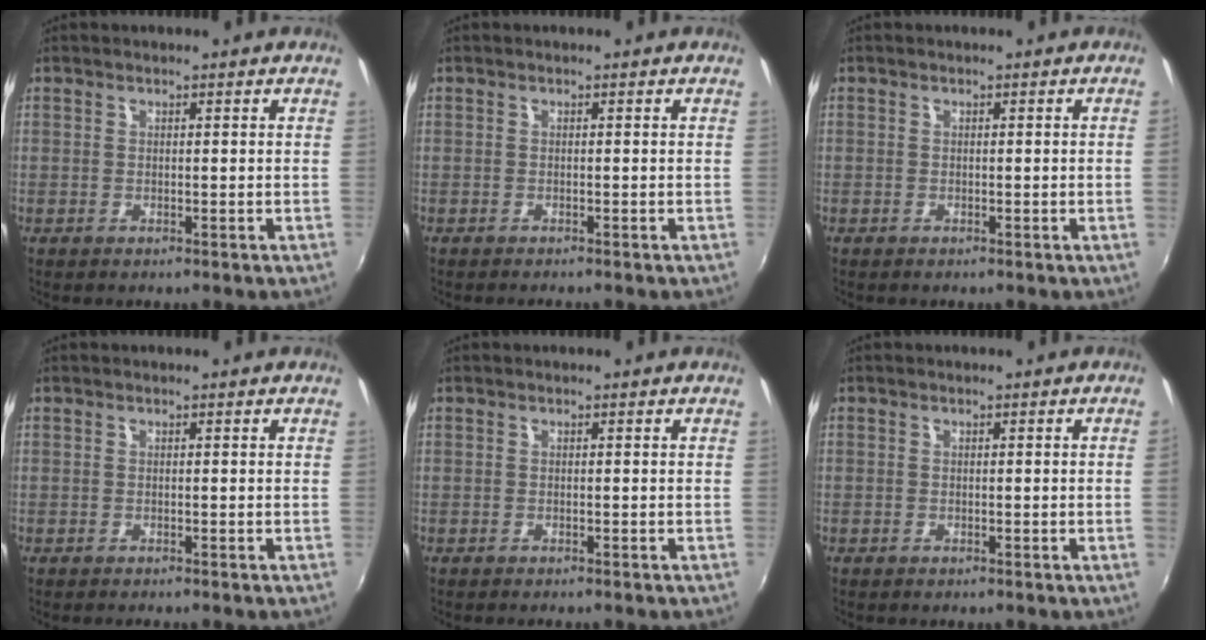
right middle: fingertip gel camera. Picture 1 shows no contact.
{"total": 0.8, "force": [-0.7, 0.0, 0.2], "torque": [-0.003, -0.006, -0.013]}
{"total": 0.0}
{"total": 0.6, "force": [-0.6, 0.0, 0.1], "torque": [-0.001, -0.004, -0.011]}
{"total": 0.8, "force": [-0.8, 0.1, 0.3], "torque": [-0.005, -0.006, -0.014]}
{"total": 0.9, "force": [-0.1, -0.6, 0.7], "torque": [-0.004, -0.005, -0.001]}